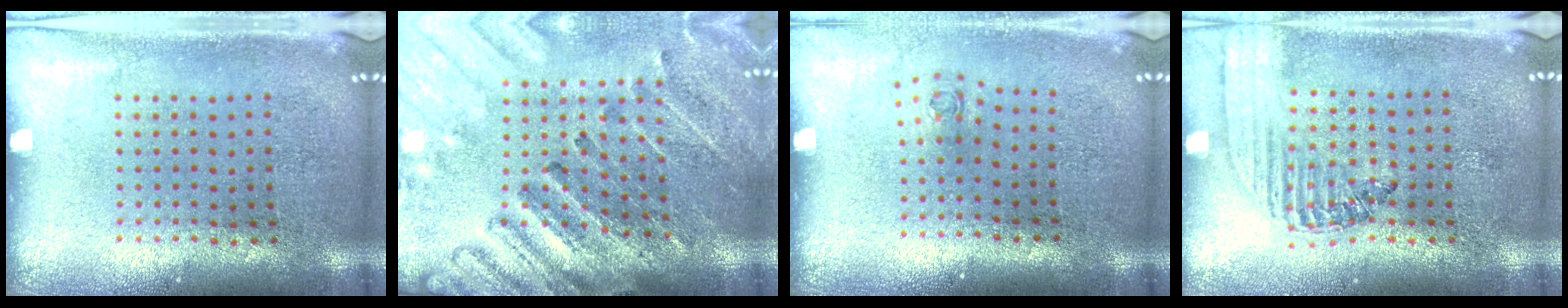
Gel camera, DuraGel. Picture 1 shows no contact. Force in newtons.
{"total": 2.6, "press": 2.6, "slide": 0.2}
{"total": 0.7, "press": 0.3, "slide": 0.7}
{"total": 1.5, "press": 1.4, "slide": 0.6}